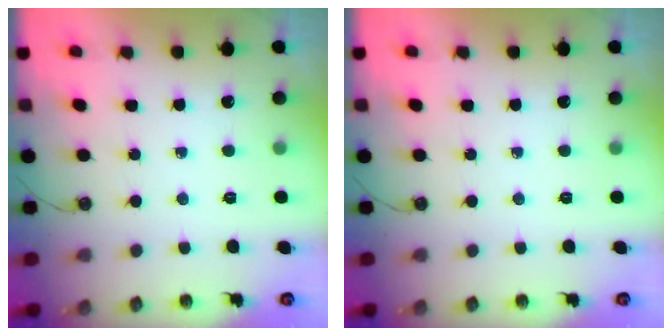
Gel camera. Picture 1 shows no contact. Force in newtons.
{"total": 0.0}